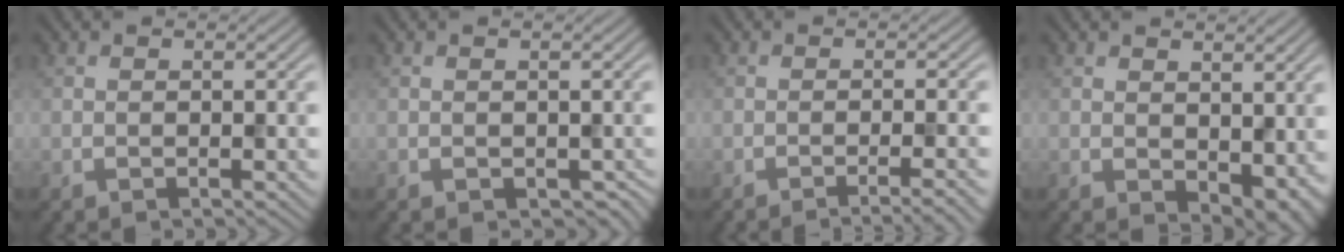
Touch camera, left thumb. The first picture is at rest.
{"total": 1.0, "force": [-0.1, 0.9, 0.5], "torque": [-0.016, -0.009, 0.001]}
{"total": 4.0, "force": [-2.0, 0.7, 3.3], "torque": [-0.042, 0.007, -0.041]}
{"total": 4.6, "force": [0.8, 3.0, 3.4], "torque": [-0.057, -0.018, 0.021]}